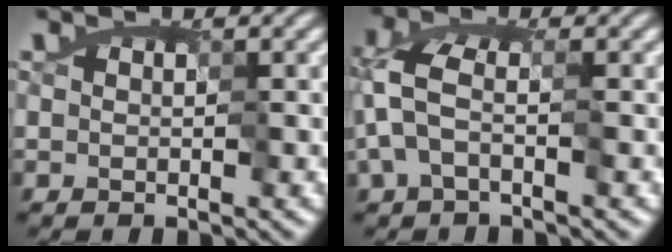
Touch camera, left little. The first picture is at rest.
{"total": 3.5, "force": [-1.9, 1.4, 2.6], "torque": [-0.074, 0.005, -0.037]}